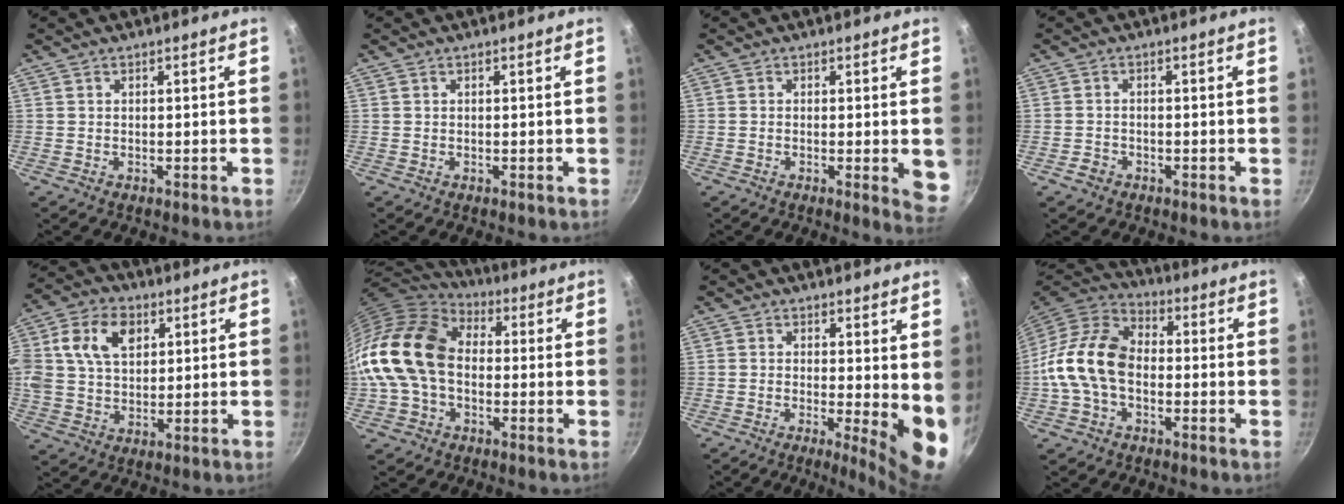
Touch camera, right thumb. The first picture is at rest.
{"total": 0.0}
{"total": 5.3, "force": [-0.7, 1.3, 5.1], "torque": [-0.052, -0.006, -0.009]}
{"total": 1.7, "force": [-1.1, 1.2, 0.5], "torque": [-0.010, 0.014, -0.021]}
{"total": 15.9, "force": [4.9, 11.2, 10.2], "torque": [-0.202, 0.017, 0.082]}
{"total": 18.7, "force": [-0.7, 13.3, 13.1], "torque": [-0.241, 0.041, -0.026]}
{"total": 8.8, "force": [-0.2, 2.6, 8.4], "torque": [-0.105, -0.018, 0.000]}
{"total": 14.5, "force": [-1.8, 9.9, 10.4], "torque": [-0.172, 0.037, -0.054]}